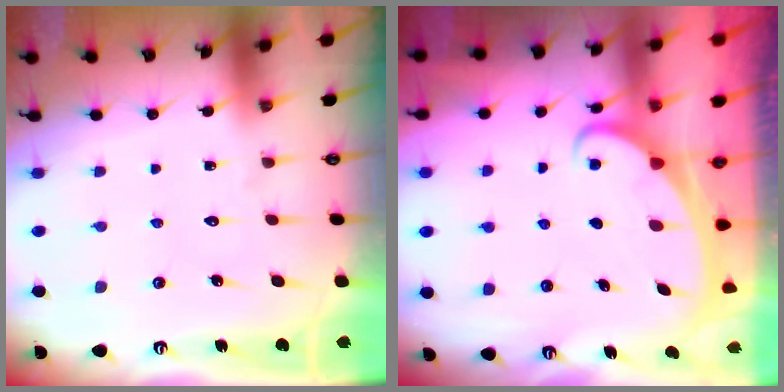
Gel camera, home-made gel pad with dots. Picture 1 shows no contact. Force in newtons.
{"total": 2.5, "press": 2.4, "slide": 0.3}